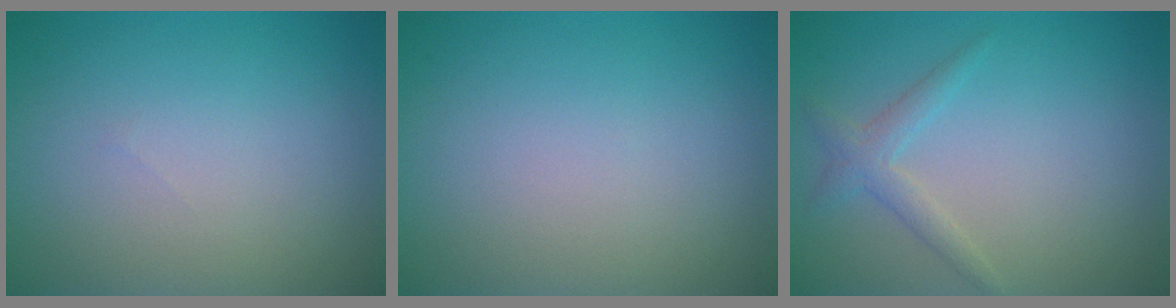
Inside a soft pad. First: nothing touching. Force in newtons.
{"total": 0.0}
{"total": 1.8, "press": 1.8, "slide": 0.1}